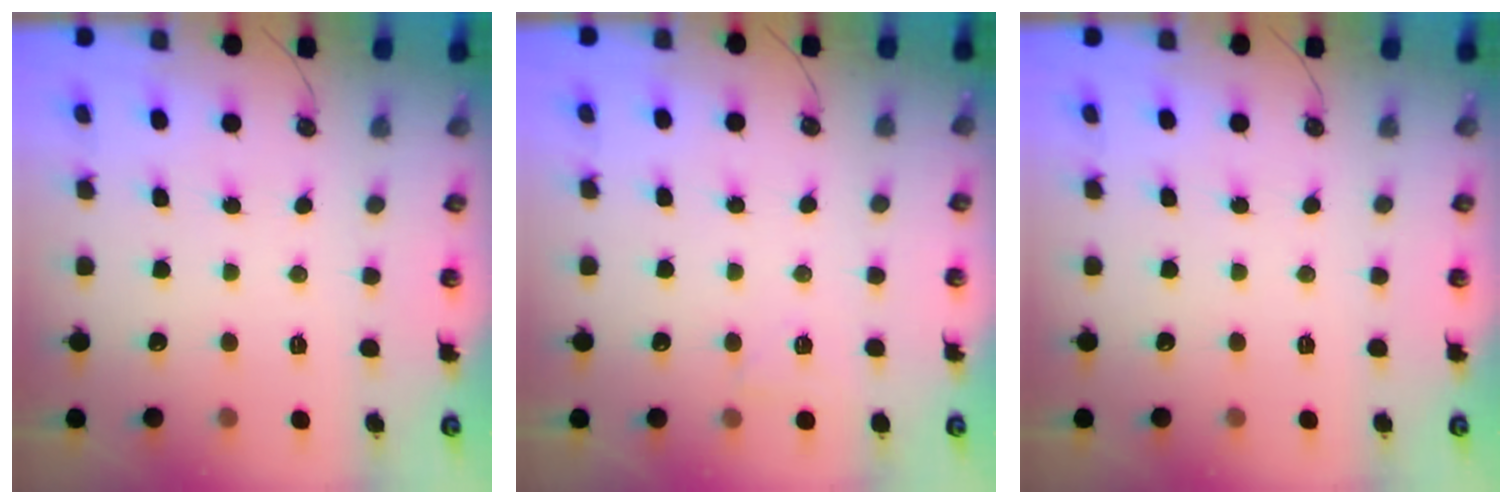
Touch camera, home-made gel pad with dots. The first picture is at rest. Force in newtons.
{"total": 4.2, "press": 3.5, "slide": 2.3}
{"total": 0.0}